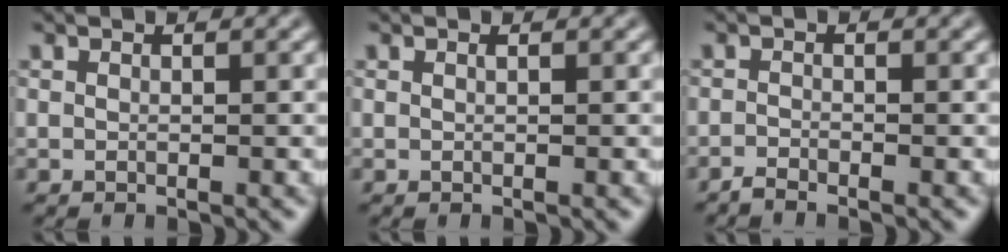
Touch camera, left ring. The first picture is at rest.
{"total": 0.0}
{"total": 1.1, "force": [-1.0, 0.0, 0.5], "torque": [-0.008, -0.001, -0.023]}